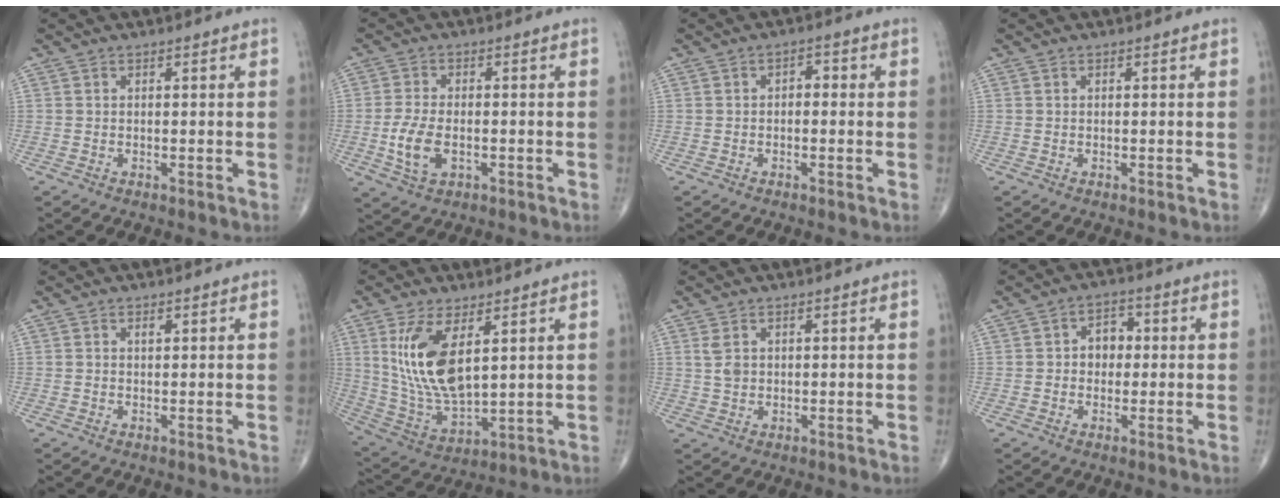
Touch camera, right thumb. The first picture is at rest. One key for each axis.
{"total": 6.7, "fx": -1.5, "fy": 3.8, "fz": 5.4, "tx": -0.113, "ty": 0.001, "tz": -0.025}
{"total": 2.2, "fx": 0.0, "fy": 1.4, "fz": 1.7, "tx": -0.014, "ty": 0.009, "tz": -0.007}
{"total": 0.0}
{"total": 0.8, "fx": 0.3, "fy": 0.4, "fz": 0.6, "tx": -0.010, "ty": -0.001, "tz": 0.006}
{"total": 14.8, "fx": 4.6, "fy": 6.6, "fz": 12.4, "tx": -0.244, "ty": -0.023, "tz": 0.108}
{"total": 2.4, "fx": 0.8, "fy": 1.7, "fz": 1.6, "tx": -0.029, "ty": 0.000, "tz": 0.021}
{"total": 5.0, "fx": 0.2, "fy": 3.9, "fz": 3.1, "tx": -0.021, "ty": 0.014, "tz": -0.004}